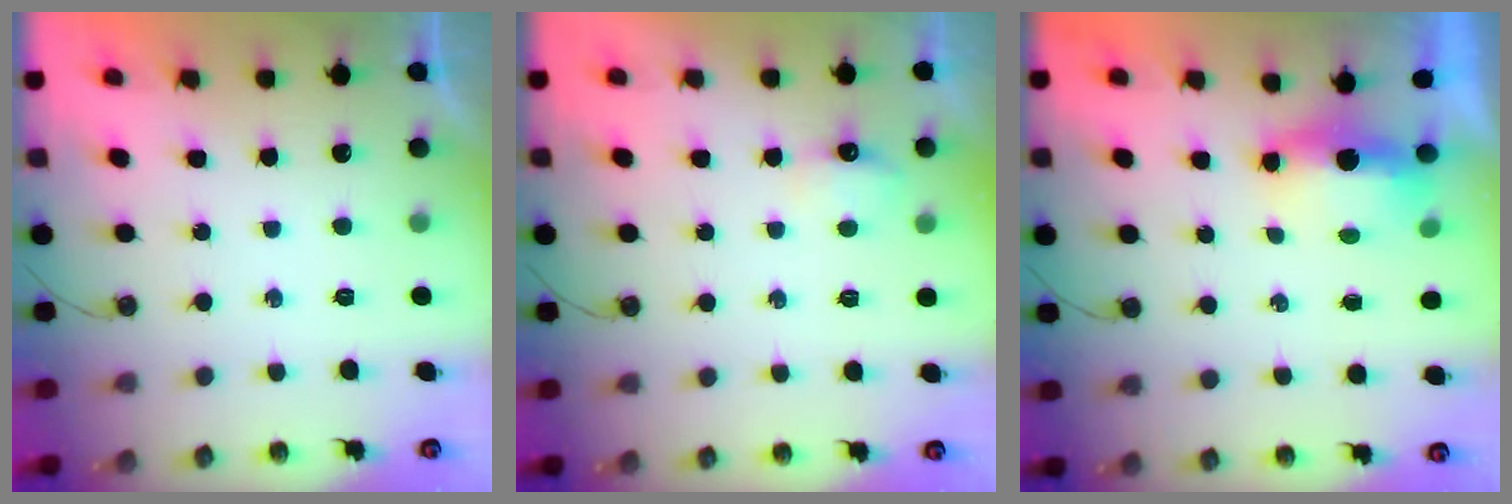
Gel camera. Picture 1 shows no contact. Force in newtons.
{"total": 5.4, "press": 5.3, "slide": 1.0}
{"total": 14.0, "press": 7.0, "slide": 12.1}